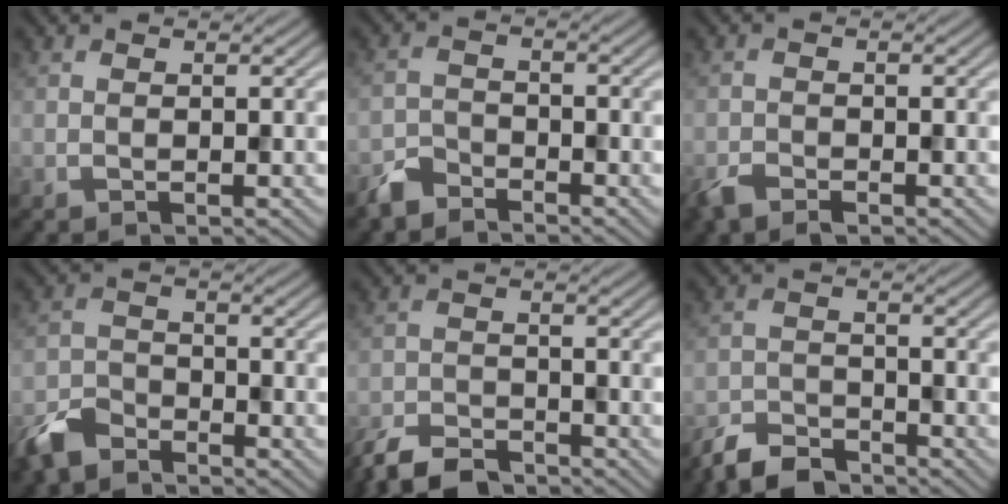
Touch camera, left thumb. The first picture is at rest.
{"total": 3.3, "force": [-2.9, 1.2, 0.7], "torque": [-0.016, -0.001, -0.069]}
{"total": 2.7, "force": [-2.2, 1.0, 1.2], "torque": [-0.030, -0.007, -0.047]}
{"total": 5.2, "force": [-4.3, 2.2, 1.8], "torque": [-0.040, -0.007, -0.100]}
{"total": 6.0, "force": [-5.3, 1.7, 2.3], "torque": [-0.042, -0.011, -0.108]}
{"total": 5.3, "force": [-4.8, 1.6, 1.6], "torque": [-0.030, -0.008, -0.100]}